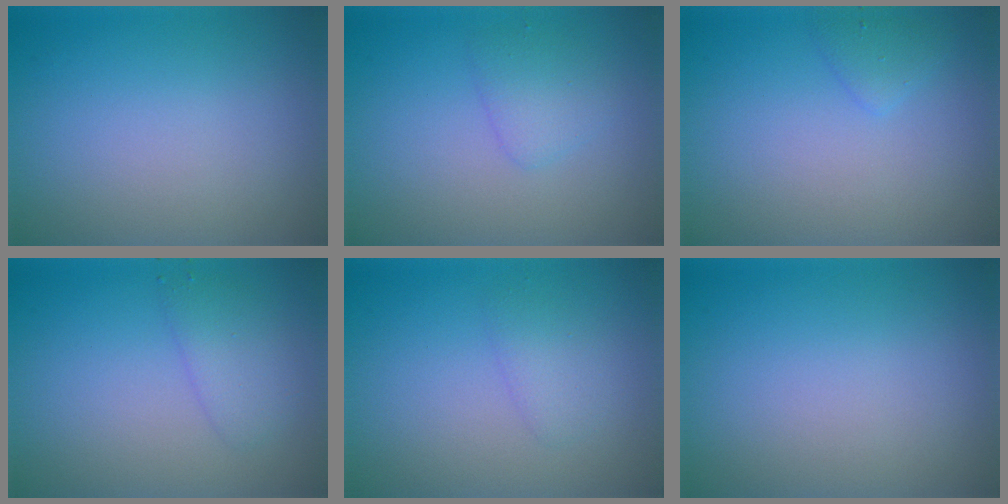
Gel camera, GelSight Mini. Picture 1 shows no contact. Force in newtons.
{"total": 1.9, "press": 1.9, "slide": 0.0}
{"total": 1.3, "press": 1.3, "slide": 0.0}
{"total": 2.1, "press": 2.1, "slide": 0.1}
{"total": 1.5, "press": 1.5, "slide": 0.1}
{"total": 0.0}